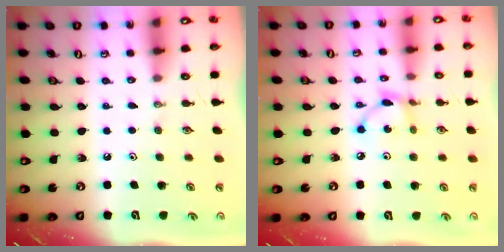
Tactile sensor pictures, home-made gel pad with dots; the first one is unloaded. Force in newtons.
{"total": 4.9, "press": 4.9, "slide": 0.1}